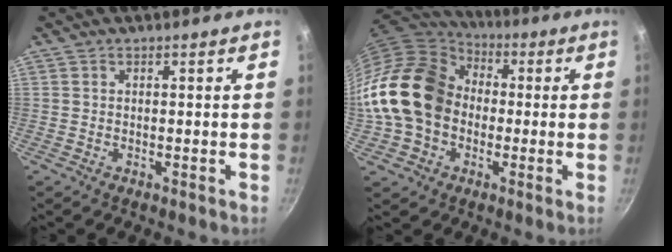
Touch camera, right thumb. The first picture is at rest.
{"total": 19.8, "force": [-0.8, 15.8, 11.9], "torque": [-0.209, 0.051, -0.019]}